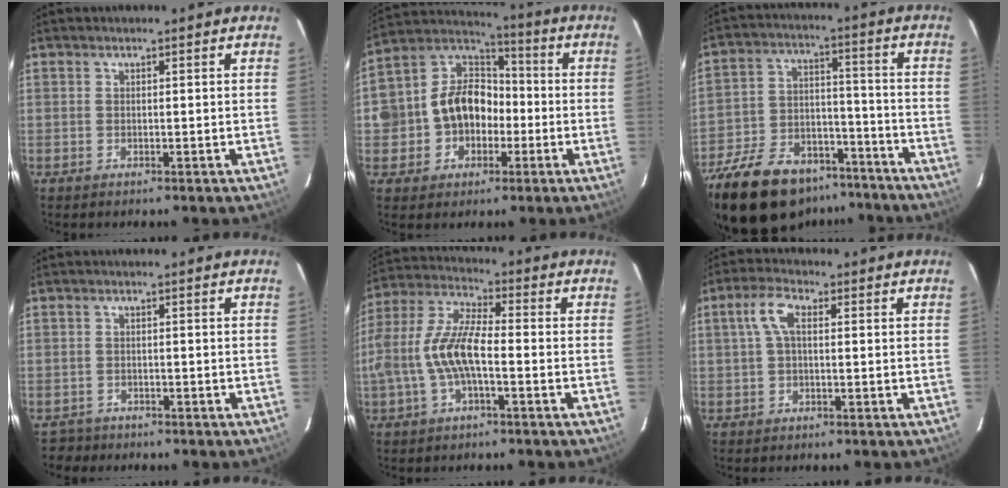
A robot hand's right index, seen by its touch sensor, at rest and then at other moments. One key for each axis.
{"total": 13.3, "fx": -2.4, "fy": 11.5, "fz": 6.2, "tx": -0.147, "ty": 0.048, "tz": -0.034}
{"total": 26.4, "fx": -19.2, "fy": 13.0, "fz": 12.5, "tx": -0.282, "ty": 0.004, "tz": -0.286}
{"total": 2.5, "fx": -2.0, "fy": 1.6, "fz": -0.3, "tx": -0.001, "ty": 0.005, "tz": -0.035}
{"total": 12.3, "fx": -2.6, "fy": 4.0, "fz": 11.4, "tx": -0.242, "ty": 0.006, "tz": -0.049}
{"total": 4.6, "fx": 0.8, "fy": 2.0, "fz": 4.1, "tx": -0.084, "ty": 0.014, "tz": 0.015}